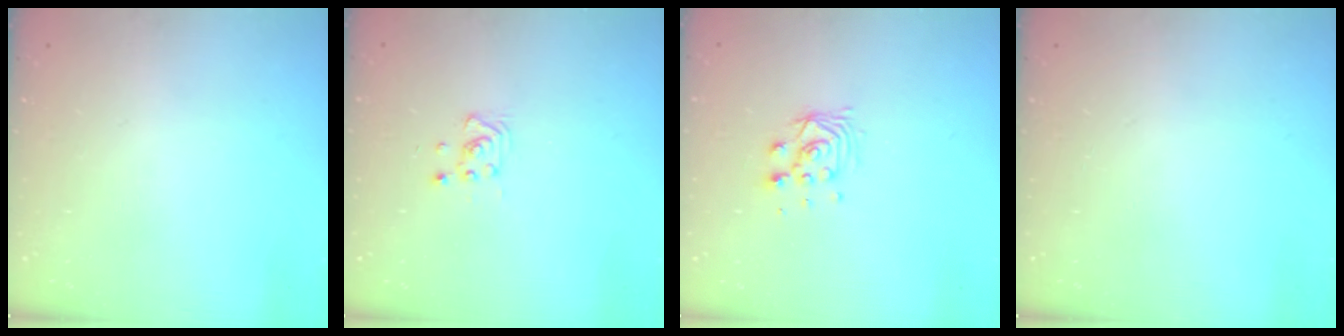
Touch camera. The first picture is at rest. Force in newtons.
{"total": 4.4, "press": 4.2, "slide": 1.1}
{"total": 7.0, "press": 7.0, "slide": 0.4}
{"total": 0.0}